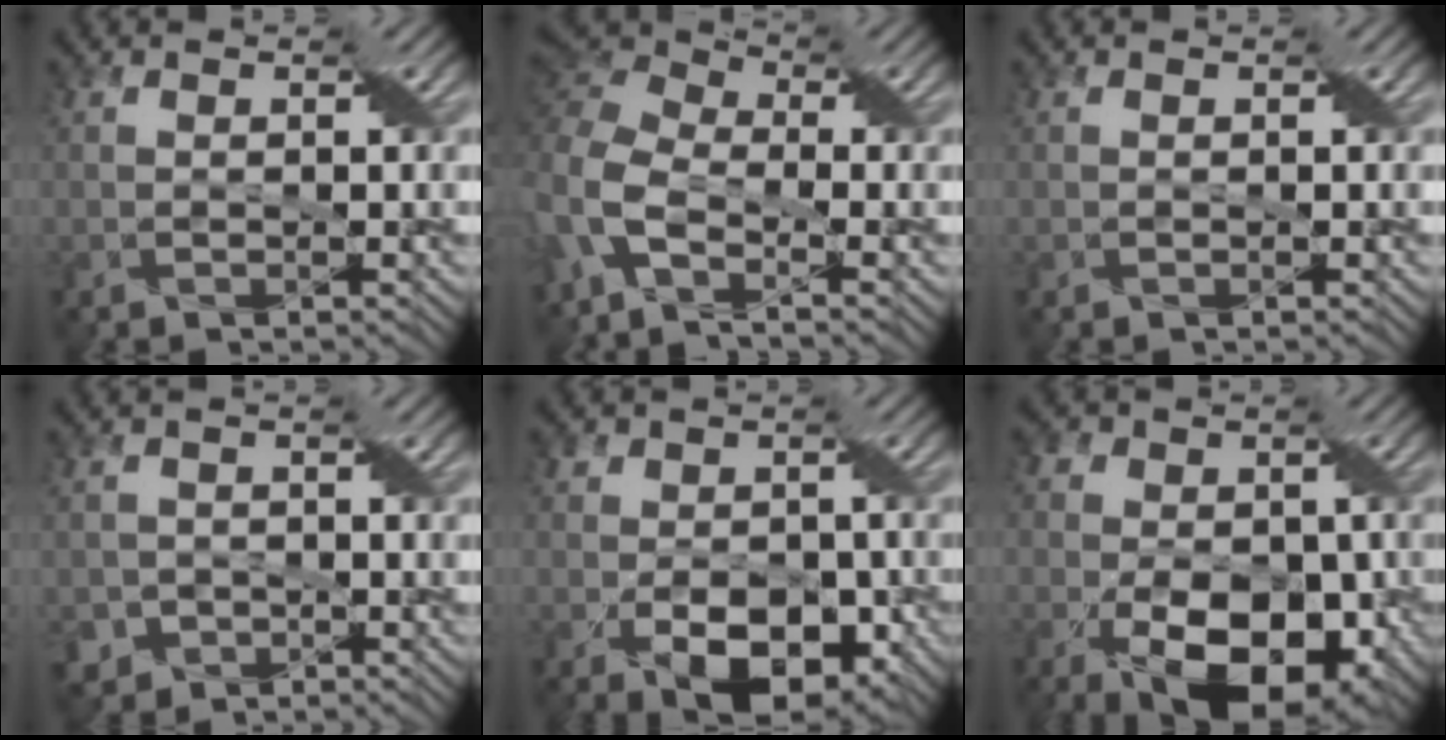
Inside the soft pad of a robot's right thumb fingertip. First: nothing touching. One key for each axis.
{"total": 9.6, "fx": -4.0, "fy": 5.2, "fz": 7.0, "tx": -0.201, "ty": -0.015, "tz": -0.085}
{"total": 0.0}
{"total": 2.9, "fx": -1.7, "fy": 2.4, "fz": 0.5, "tx": -0.010, "ty": 0.002, "tz": -0.030}
{"total": 9.3, "fx": -3.0, "fy": 6.3, "fz": 6.2, "tx": -0.096, "ty": -0.027, "tz": -0.039}
{"total": 14.7, "fx": -4.9, "fy": 9.3, "fz": 10.3, "tx": -0.145, "ty": -0.020, "tz": -0.077}